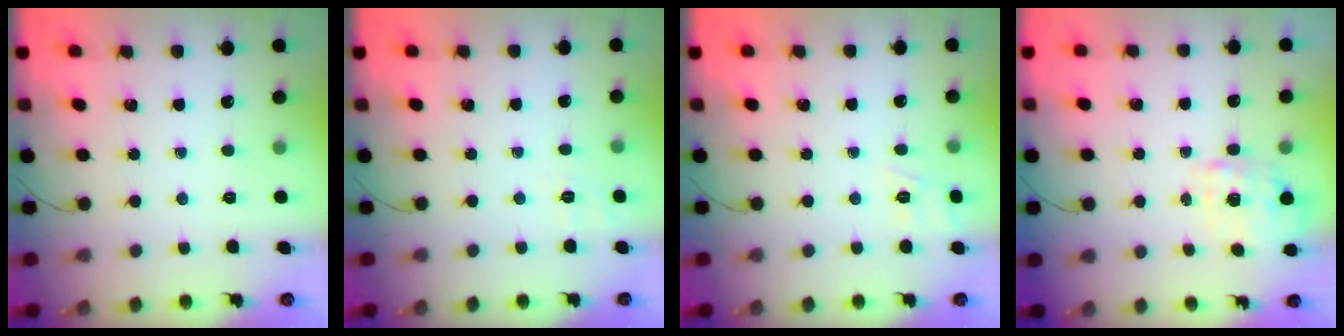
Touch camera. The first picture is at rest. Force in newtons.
{"total": 2.0, "press": 0.4, "slide": 1.9}
{"total": 3.2, "press": 2.6, "slide": 1.8}
{"total": 4.9, "press": 4.8, "slide": 1.2}